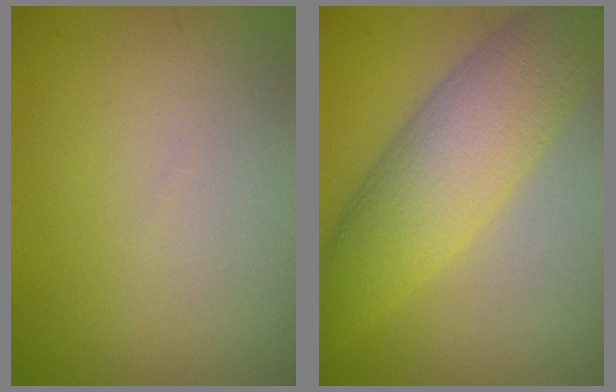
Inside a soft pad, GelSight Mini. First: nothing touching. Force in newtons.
{"total": 7.8, "press": 7.8, "slide": 0.1}